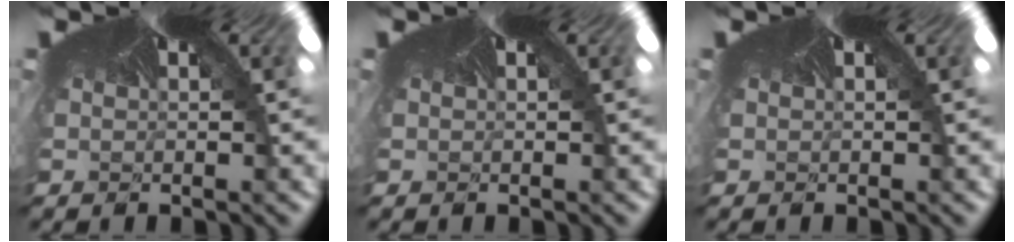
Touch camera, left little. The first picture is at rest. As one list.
[{"total": 0.0}, {"total": 0.0}]